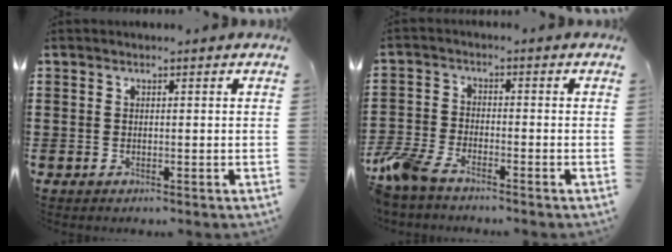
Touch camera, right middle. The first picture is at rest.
{"total": 5.3, "force": [-4.5, 1.4, 2.4], "torque": [-0.082, -0.010, -0.098]}